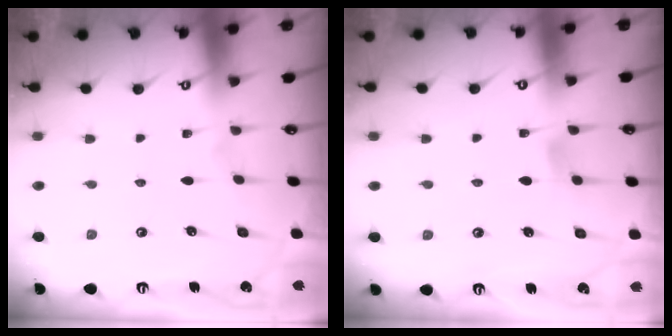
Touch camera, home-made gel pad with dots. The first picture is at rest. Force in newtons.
{"total": 5.2, "press": 5.2, "slide": 0.7}